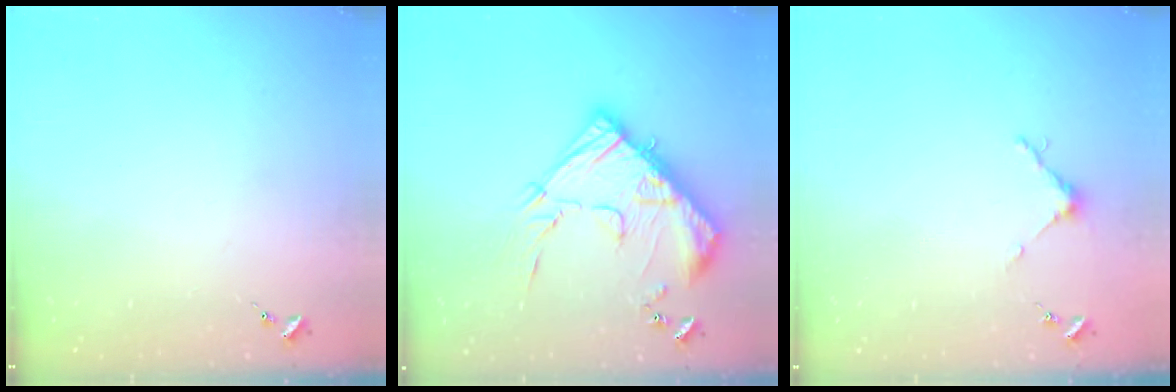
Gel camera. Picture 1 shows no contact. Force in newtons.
{"total": 19.3, "press": 19.2, "slide": 2.0}
{"total": 3.7, "press": 3.7, "slide": 0.3}